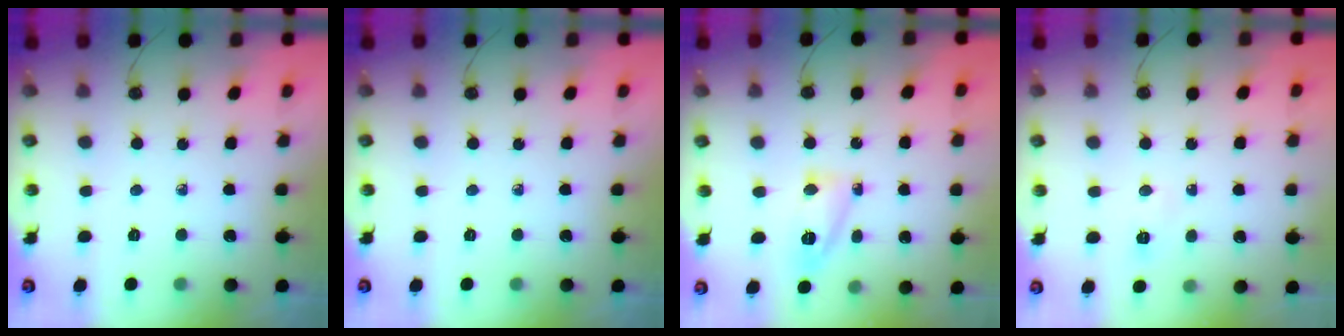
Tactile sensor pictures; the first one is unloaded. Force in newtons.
{"total": 0.0}
{"total": 9.6, "press": 9.6, "slide": 1.0}
{"total": 5.2, "press": 5.2, "slide": 0.6}